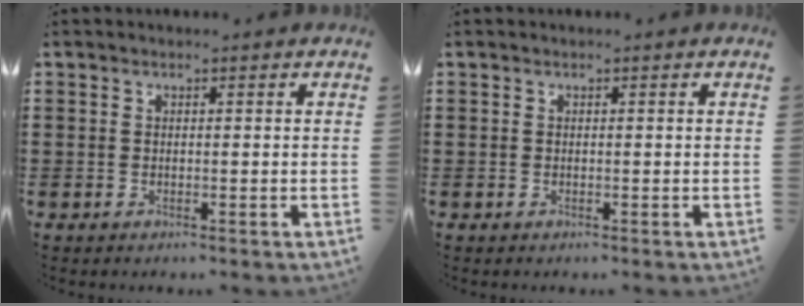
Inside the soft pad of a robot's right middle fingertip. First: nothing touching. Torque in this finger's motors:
{"motor_torque": [-0.13, -0.15, 0.05, 0.01]}